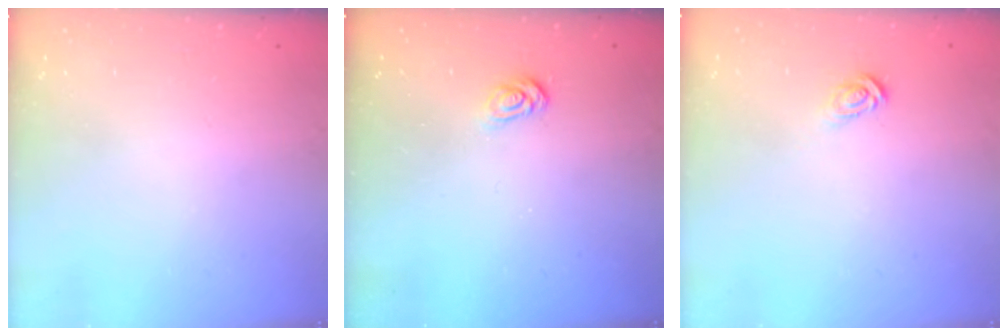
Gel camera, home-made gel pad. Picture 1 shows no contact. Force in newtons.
{"total": 3.9, "press": 3.9, "slide": 0.4}
{"total": 3.1, "press": 3.1, "slide": 0.2}